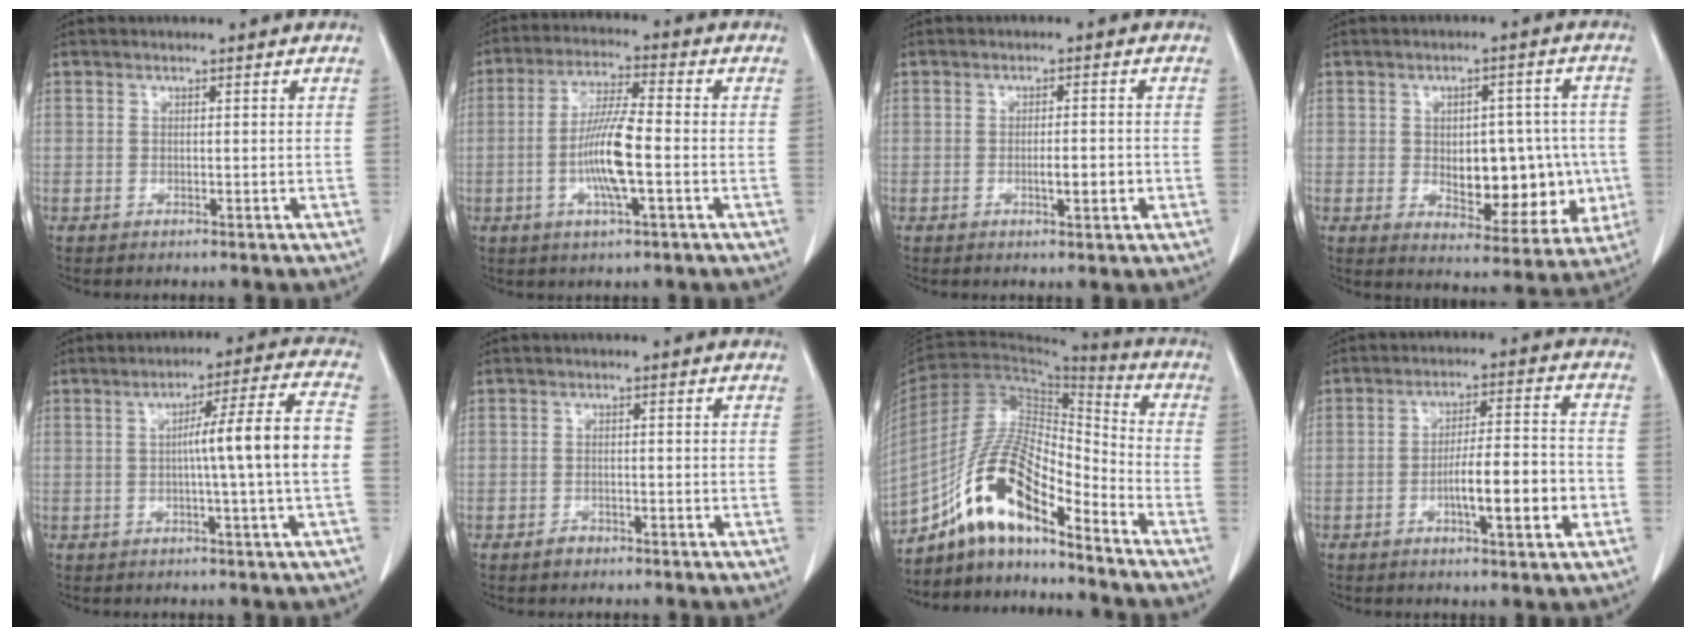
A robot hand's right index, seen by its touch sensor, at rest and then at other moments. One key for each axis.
{"total": 9.4, "fx": -2.0, "fy": 0.9, "fz": 9.1, "tx": -0.177, "ty": -0.005, "tz": -0.042}
{"total": 3.2, "fx": -0.8, "fy": 0.7, "fz": 3.0, "tx": -0.050, "ty": -0.001, "tz": -0.010}
{"total": 12.8, "fx": -1.2, "fy": 7.1, "fz": 10.6, "tx": -0.128, "ty": 0.016, "tz": 0.007}
{"total": 10.5, "fx": -0.7, "fy": -1.4, "fz": 10.4, "tx": -0.159, "ty": 0.013, "tz": -0.010}
{"total": 1.5, "fx": -1.1, "fy": 0.9, "fz": 0.4, "tx": -0.005, "ty": 0.003, "tz": -0.017}
{"total": 15.1, "fx": -10.5, "fy": 3.5, "fz": 10.2, "tx": -0.198, "ty": 0.020, "tz": -0.189}
{"total": 9.7, "fx": -3.0, "fy": 1.3, "fz": 9.1, "tx": -0.147, "ty": 0.010, "tz": -0.047}